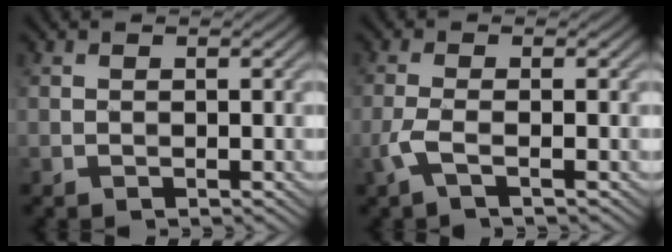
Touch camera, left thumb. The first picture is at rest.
{"total": 2.6, "force": [-1.2, 0.4, 2.3], "torque": [-0.055, 0.005, -0.037]}